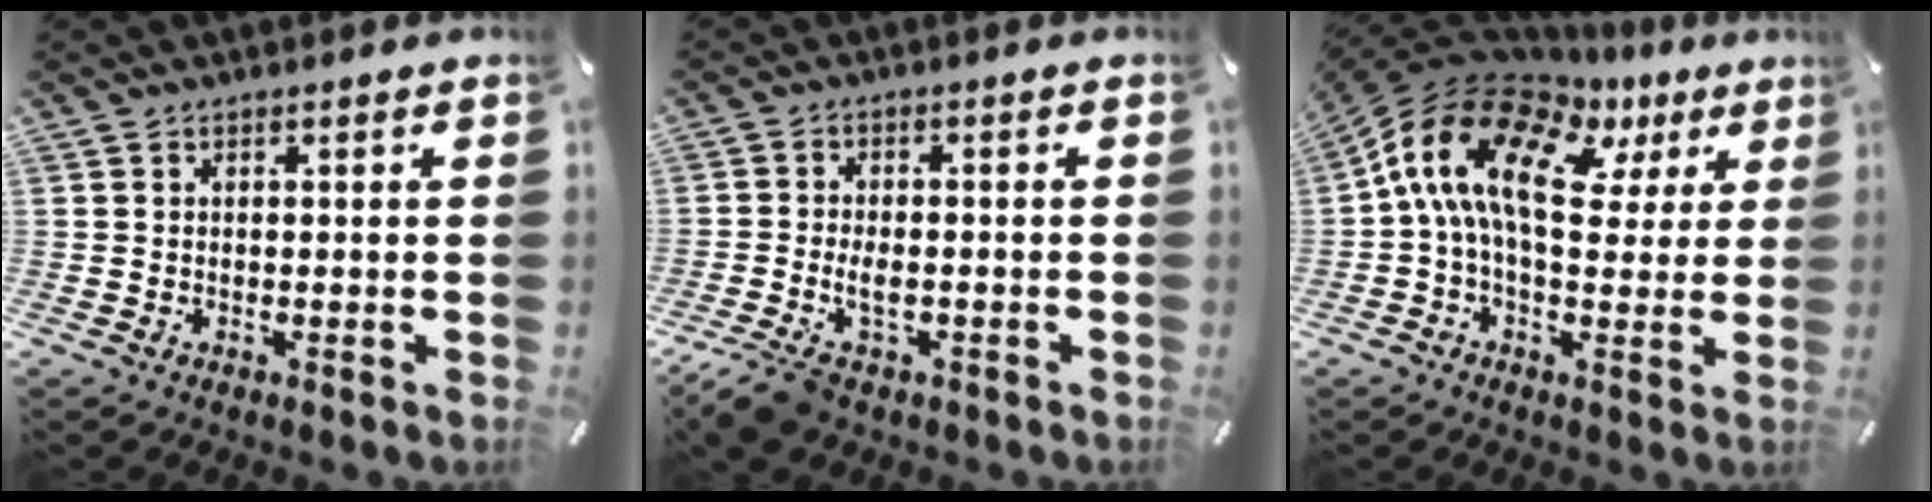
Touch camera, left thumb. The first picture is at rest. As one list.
[{"total": 6.1, "force": [-2.6, 3.5, 4.3], "torque": [-0.088, 0.007, -0.045]}, {"total": 16.9, "force": [3.8, 10.0, 13.1], "torque": [-0.284, -0.013, 0.060]}]